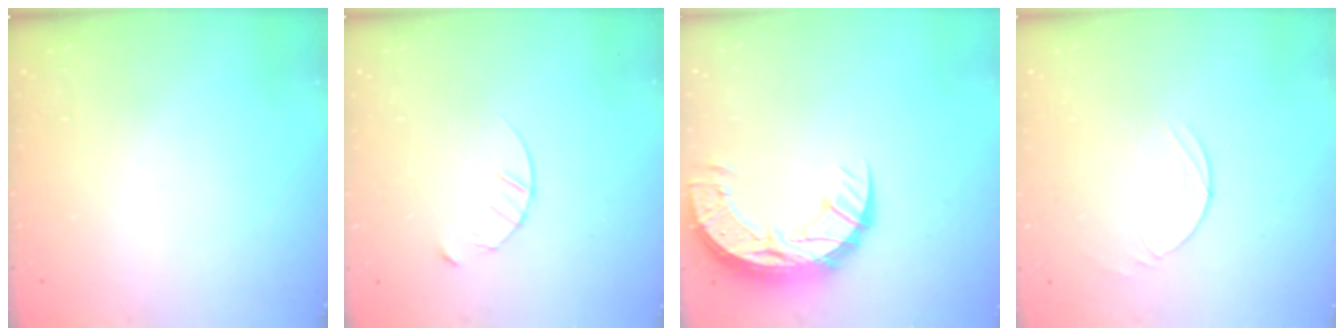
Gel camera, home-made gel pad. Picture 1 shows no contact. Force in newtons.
{"total": 4.1, "press": 4.1, "slide": 0.5}
{"total": 13.2, "press": 13.2, "slide": 0.9}
{"total": 4.9, "press": 4.9, "slide": 0.4}